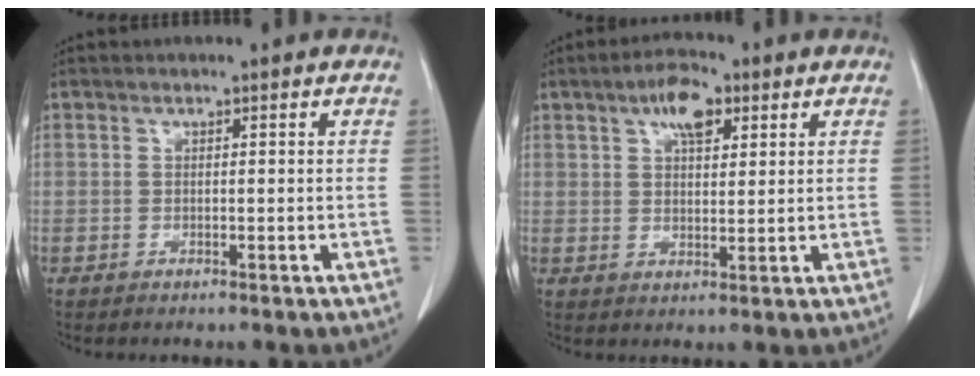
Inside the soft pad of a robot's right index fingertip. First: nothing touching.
{"total": 6.5, "force": [3.2, 3.0, 4.9], "torque": [-0.088, 0.011, 0.054]}